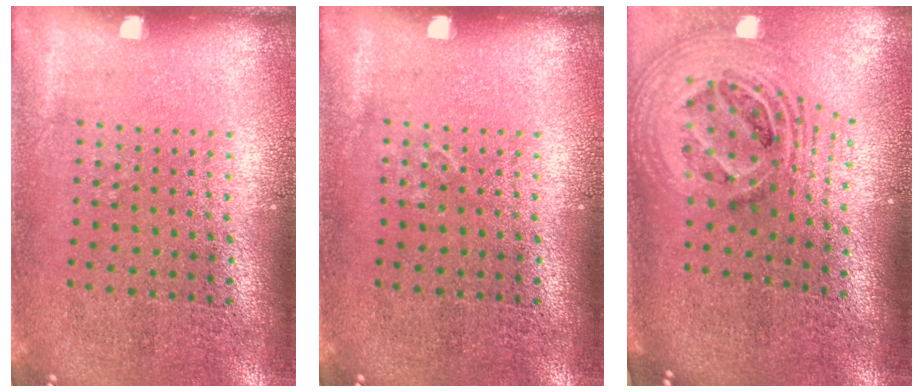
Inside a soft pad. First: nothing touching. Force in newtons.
{"total": 0.5, "press": 0.5, "slide": 0.0}
{"total": 2.7, "press": 1.9, "slide": 1.9}